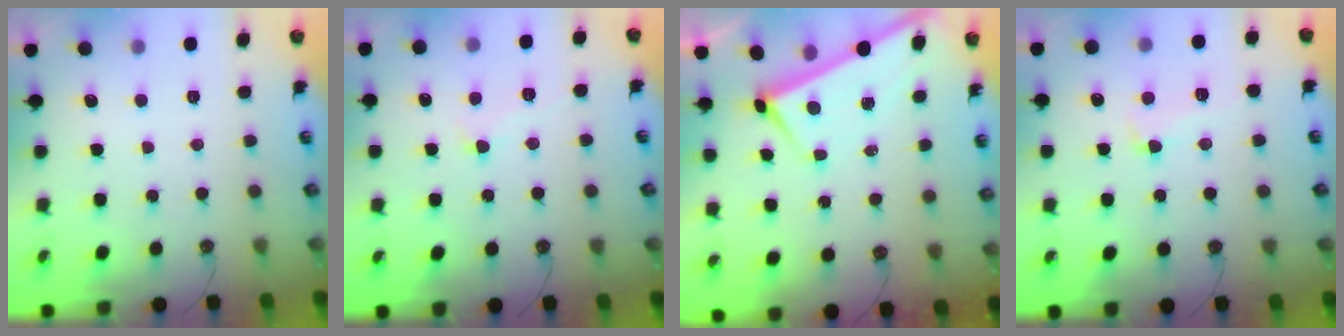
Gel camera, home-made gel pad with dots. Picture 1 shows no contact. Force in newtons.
{"total": 1.1, "press": 1.0, "slide": 0.3}
{"total": 1.7, "press": 1.7, "slide": 0.2}
{"total": 1.5, "press": 0.3, "slide": 1.5}